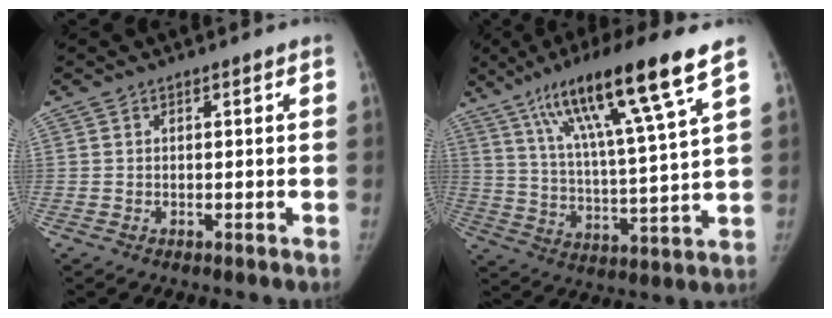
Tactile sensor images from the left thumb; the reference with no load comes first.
{"total": 19.5, "force": [11.3, 1.7, 15.8], "torque": [-0.265, -0.033, 0.195]}